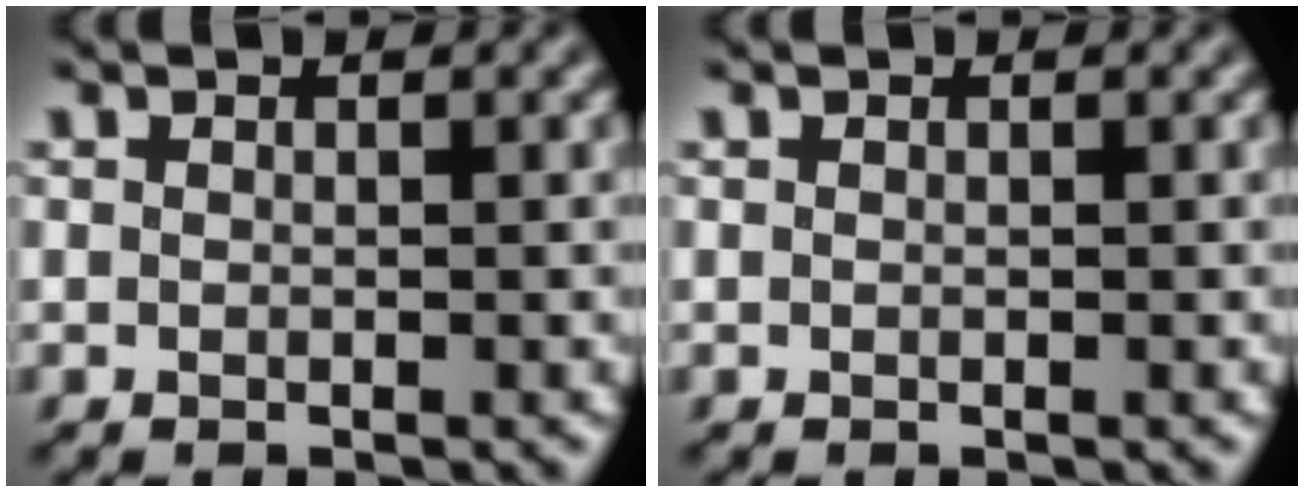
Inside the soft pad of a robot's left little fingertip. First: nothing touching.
{"total": 0.0}